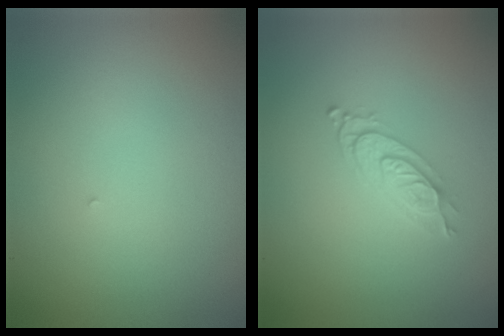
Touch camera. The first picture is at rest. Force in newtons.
{"total": 2.7, "press": 2.1, "slide": 1.6}